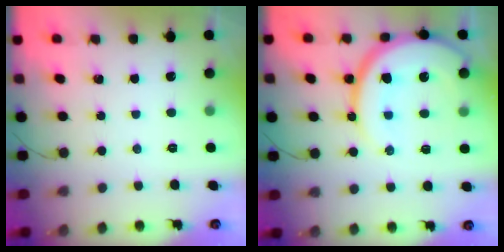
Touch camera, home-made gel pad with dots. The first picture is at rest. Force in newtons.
{"total": 17.3, "press": 17.3, "slide": 1.5}